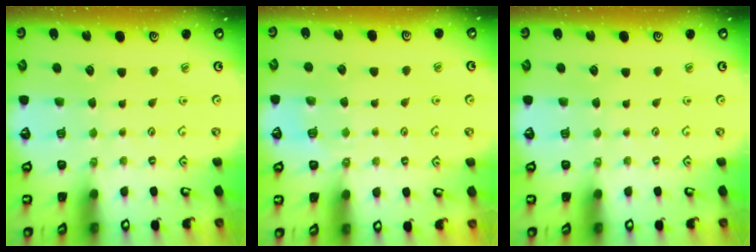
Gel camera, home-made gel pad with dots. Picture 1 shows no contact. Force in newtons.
{"total": 2.8, "press": 2.5, "slide": 1.3}
{"total": 0.0}